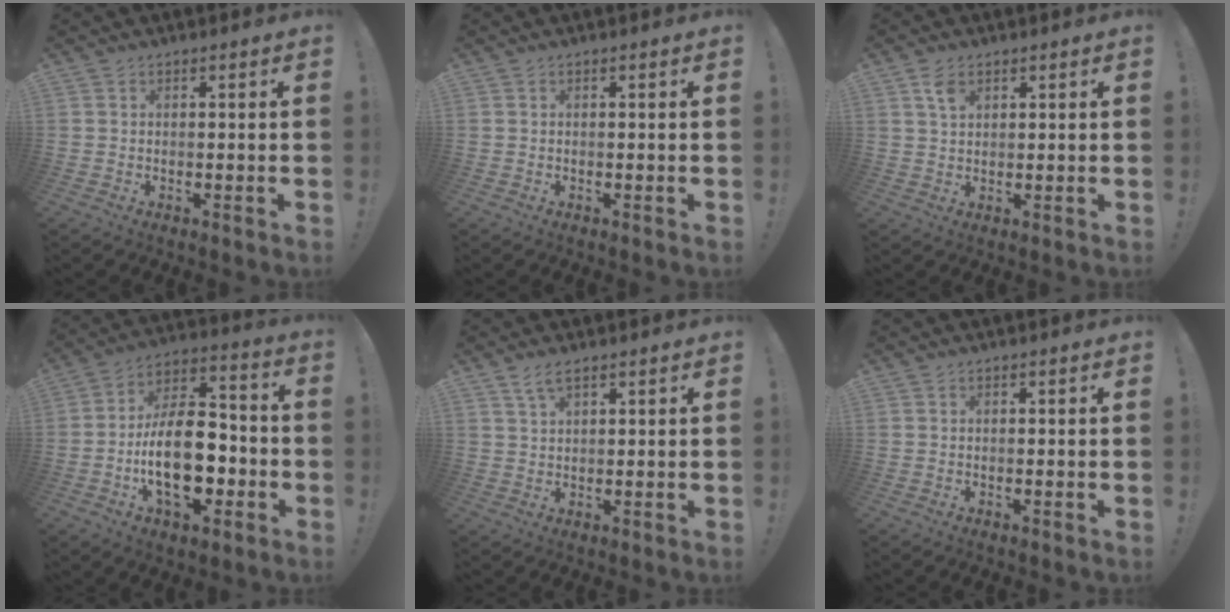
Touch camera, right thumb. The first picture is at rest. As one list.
[{"total": 0.0}, {"total": 3.9, "force": [2.2, 2.2, 2.3], "torque": [-0.040, -0.006, 0.040]}, {"total": 21.2, "force": [-5.3, 11.8, 16.8], "torque": [-0.304, 0.027, -0.082]}, {"total": 4.0, "force": [2.6, 1.4, 2.7], "torque": [-0.052, -0.006, 0.047]}, {"total": 0.0}]